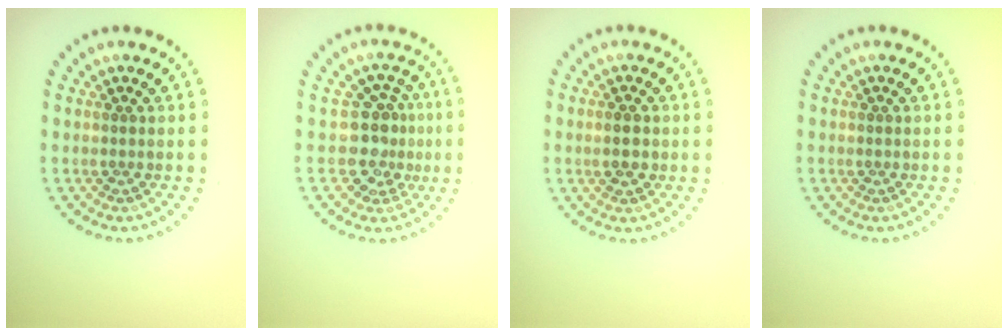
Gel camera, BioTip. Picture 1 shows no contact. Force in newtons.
{"total": 3.2, "press": 2.5, "slide": 2.0}
{"total": 2.3, "press": 2.3, "slide": 0.0}
{"total": 0.0}